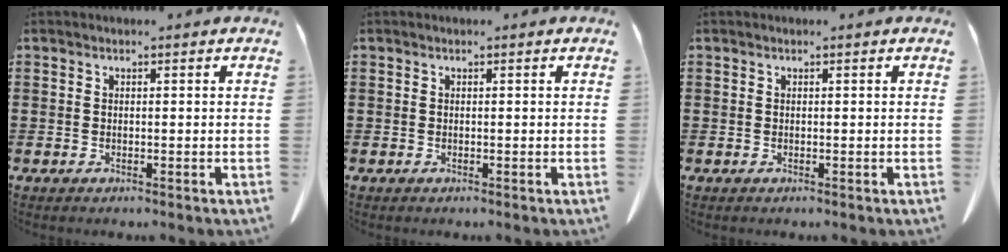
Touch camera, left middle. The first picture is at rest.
{"total": 0.0}
{"total": 0.0}